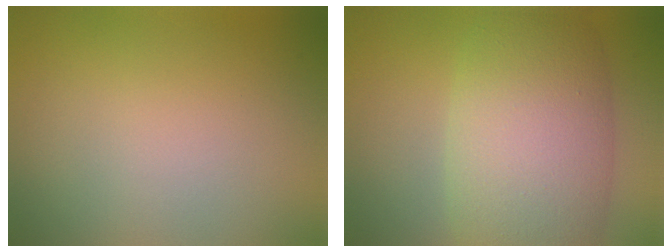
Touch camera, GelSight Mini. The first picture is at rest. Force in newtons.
{"total": 10.3, "press": 10.3, "slide": 0.3}